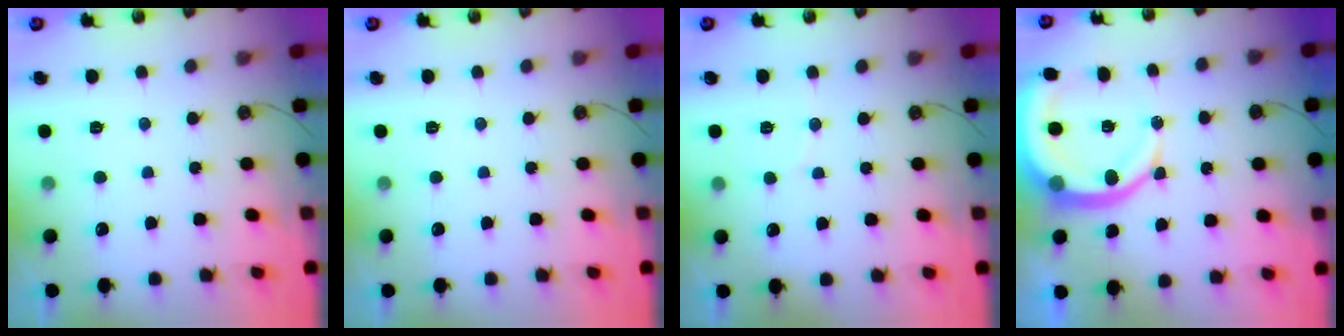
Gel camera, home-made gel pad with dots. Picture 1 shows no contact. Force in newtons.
{"total": 0.0}
{"total": 3.3, "press": 3.3, "slide": 0.4}
{"total": 11.0, "press": 11.0, "slide": 1.0}